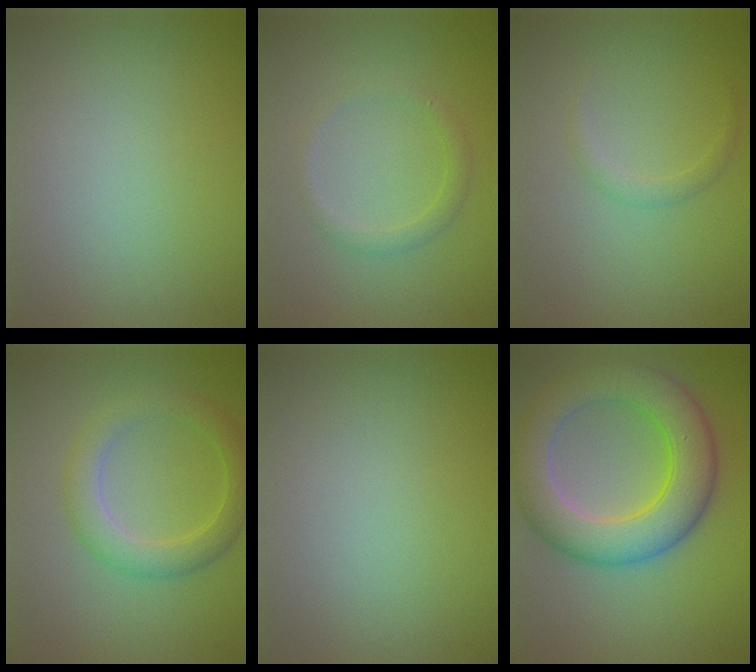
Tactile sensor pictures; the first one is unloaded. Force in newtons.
{"total": 1.5, "press": 1.5, "slide": 0.1}
{"total": 1.0, "press": 1.0, "slide": 0.1}
{"total": 3.4, "press": 3.4, "slide": 0.1}
{"total": 0.0}
{"total": 8.4, "press": 8.4, "slide": 0.6}